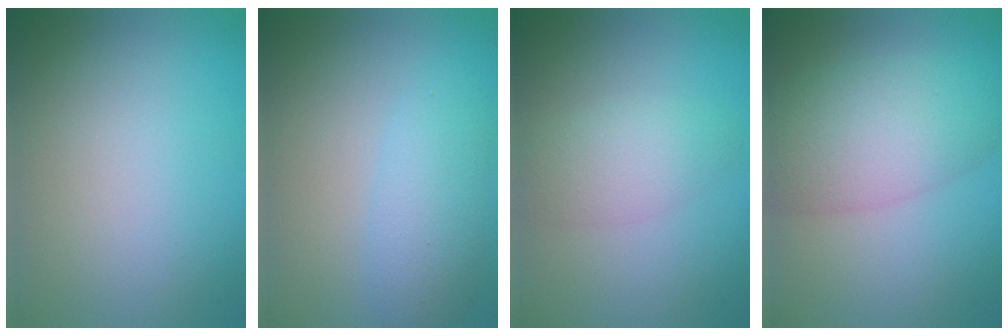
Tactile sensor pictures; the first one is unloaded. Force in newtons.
{"total": 2.2, "press": 2.2, "slide": 0.1}
{"total": 2.8, "press": 2.8, "slide": 0.1}
{"total": 6.7, "press": 6.7, "slide": 0.2}